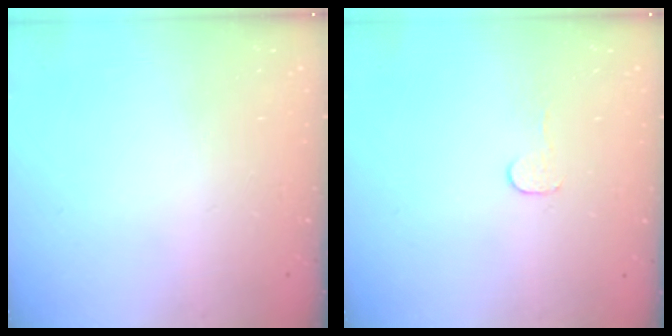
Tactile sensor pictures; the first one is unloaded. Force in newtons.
{"total": 3.0, "press": 3.0, "slide": 0.3}